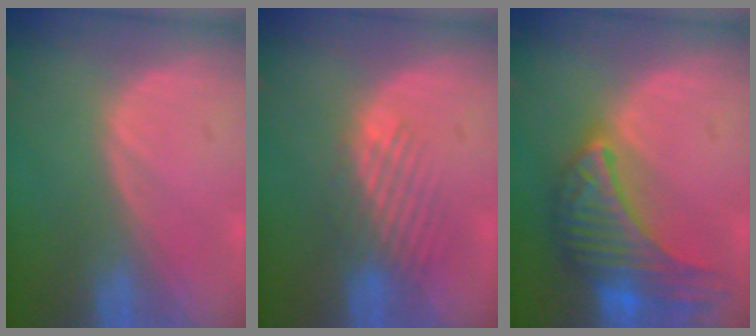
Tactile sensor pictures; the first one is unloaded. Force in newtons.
{"total": 3.6, "press": 3.1, "slide": 1.9}
{"total": 9.6, "press": 9.6, "slide": 0.6}